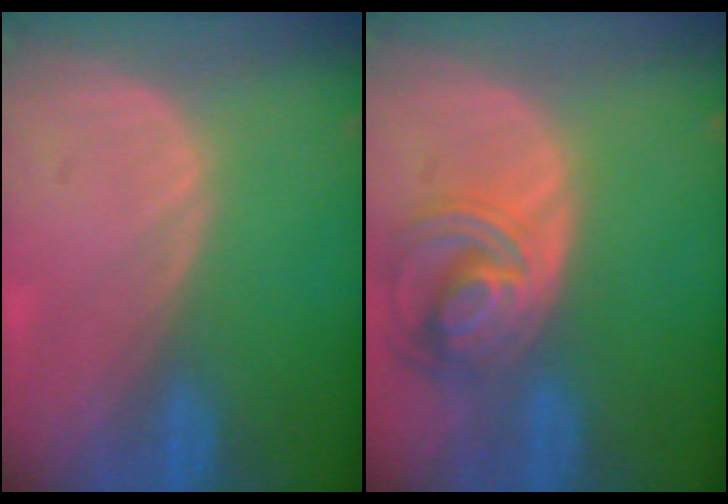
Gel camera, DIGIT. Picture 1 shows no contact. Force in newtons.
{"total": 8.1, "press": 7.0, "slide": 4.1}